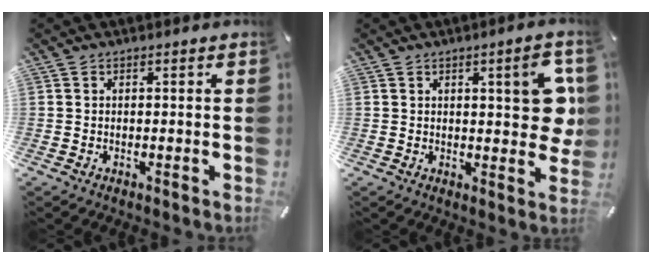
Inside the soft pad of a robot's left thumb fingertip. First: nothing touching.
{"total": 10.5, "force": [2.6, 3.8, 9.4], "torque": [-0.113, -0.009, 0.038]}